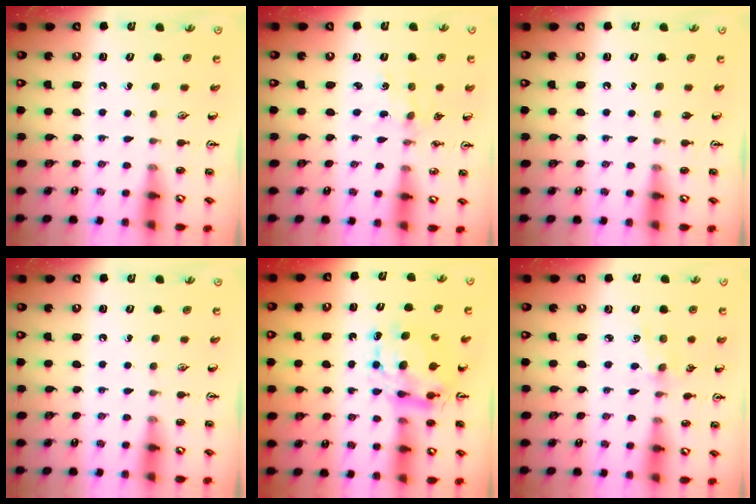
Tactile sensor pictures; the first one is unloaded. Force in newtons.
{"total": 0.5, "press": 0.5, "slide": 0.1}
{"total": 0.0}
{"total": 0.0}
{"total": 8.4, "press": 8.3, "slide": 0.7}
{"total": 2.5, "press": 2.5, "slide": 0.4}